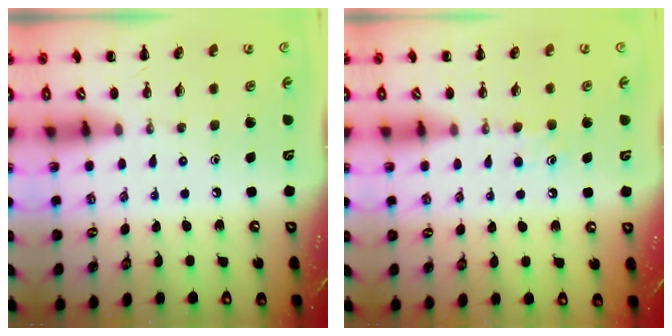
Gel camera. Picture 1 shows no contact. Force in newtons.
{"total": 6.0, "press": 5.7, "slide": 1.8}